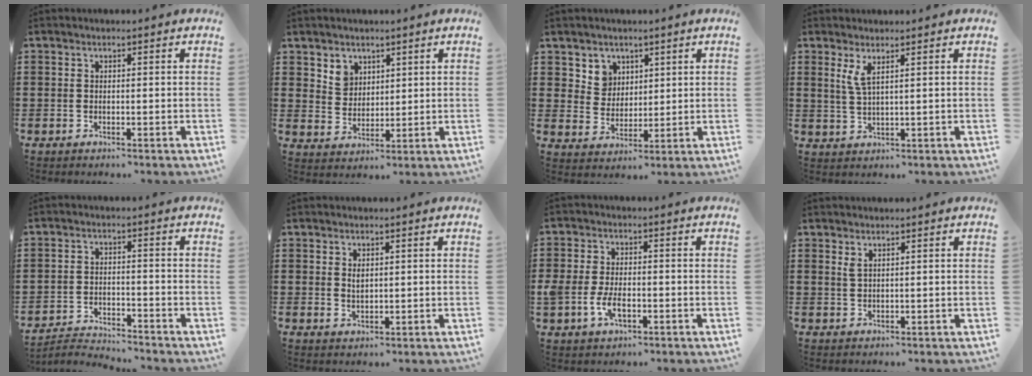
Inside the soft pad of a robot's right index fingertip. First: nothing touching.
{"total": 4.3, "force": [2.8, 3.2, 0.5], "torque": [-0.018, 0.006, 0.052]}
{"total": 4.9, "force": [2.8, 4.0, 0.5], "torque": [-0.024, 0.009, 0.052]}
{"total": 2.6, "force": [1.3, 0.4, 2.2], "torque": [-0.047, 0.001, 0.022]}
{"total": 3.1, "force": [-3.1, 0.2, 0.2], "torque": [-0.010, 0.002, -0.067]}
{"total": 1.7, "force": [0.6, 1.0, 1.1], "torque": [-0.017, 0.003, 0.009]}
{"total": 4.8, "force": [-1.4, 2.7, 3.7], "torque": [-0.086, 0.000, -0.029]}
{"total": 1.4, "force": [0.9, 0.4, 1.0], "torque": [-0.022, 0.002, 0.017]}